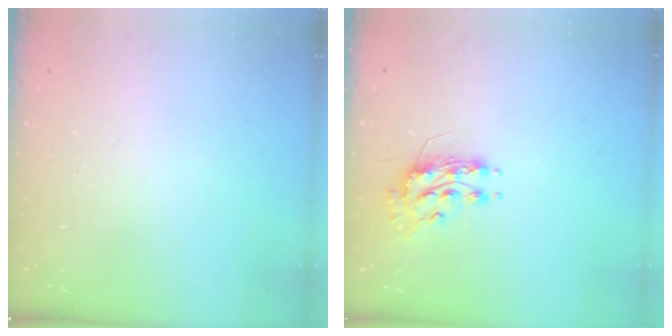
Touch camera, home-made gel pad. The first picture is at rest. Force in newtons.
{"total": 8.5, "press": 8.5, "slide": 0.6}